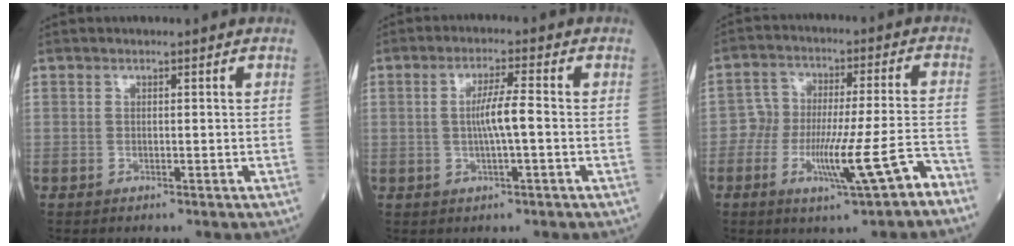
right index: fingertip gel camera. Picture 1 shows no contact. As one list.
[{"total": 4.7, "force": [-0.3, 0.0, 4.6], "torque": [-0.089, 0.002, -0.006]}, {"total": 10.7, "force": [-5.9, 1.6, 8.8], "torque": [-0.144, 0.013, -0.089]}]